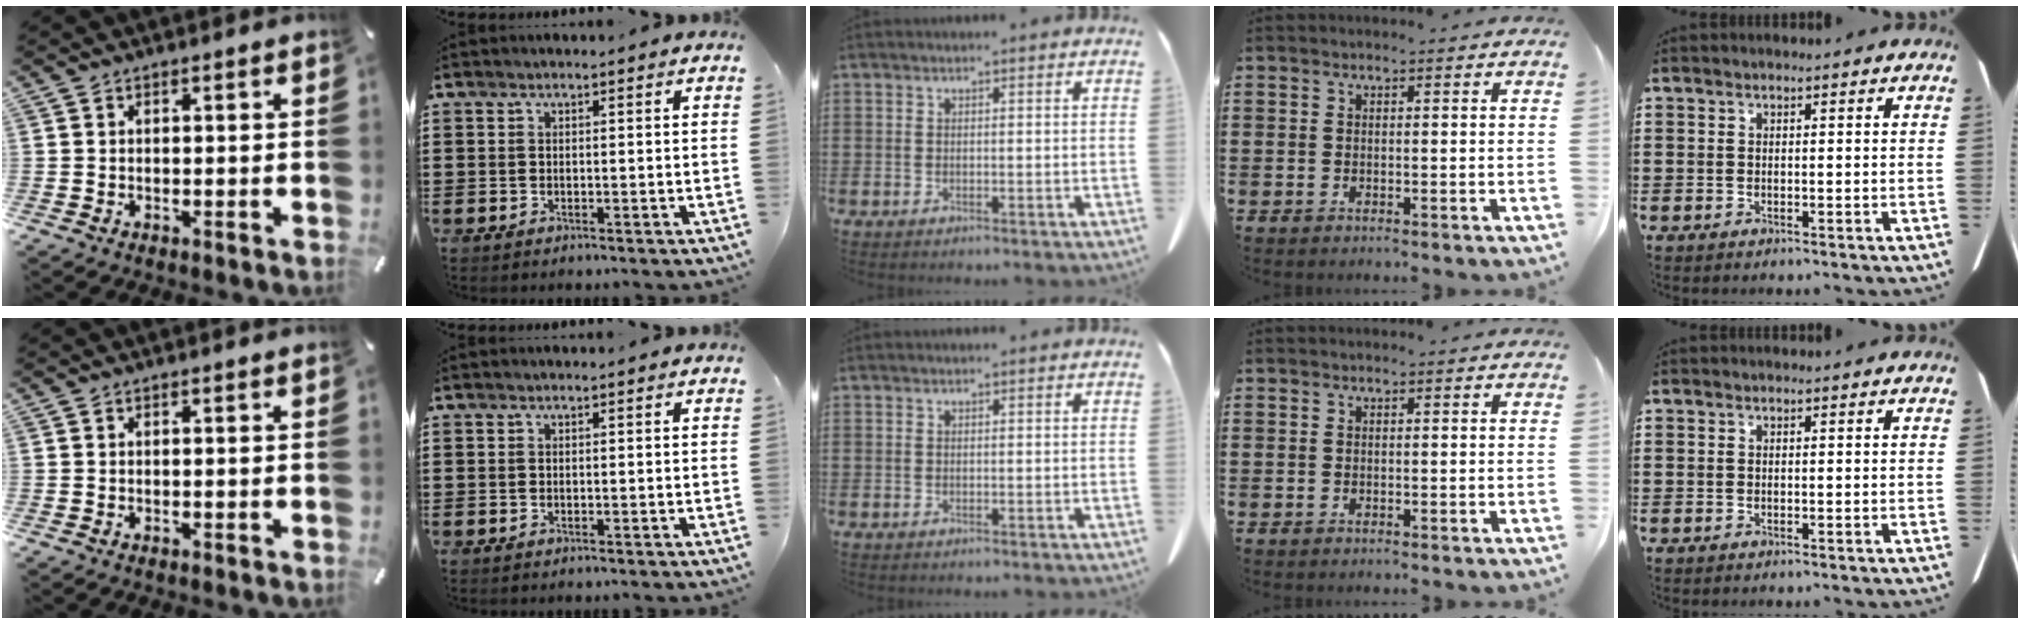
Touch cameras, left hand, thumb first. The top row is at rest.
{}